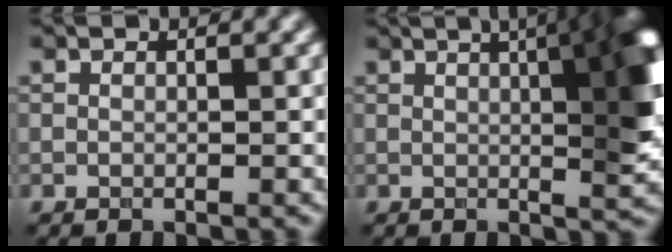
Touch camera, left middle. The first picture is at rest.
{"total": 12.7, "force": [2.4, 5.1, 11.4], "torque": [-0.072, 0.032, 0.013]}